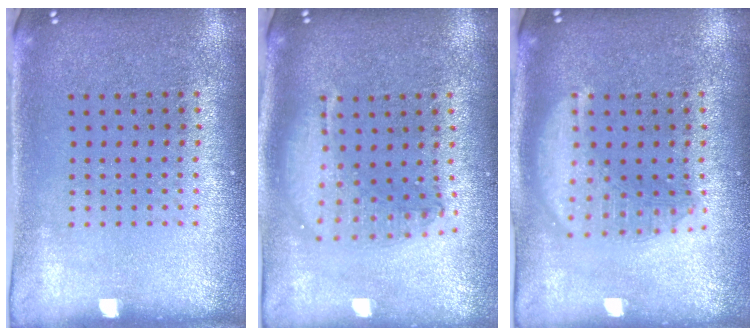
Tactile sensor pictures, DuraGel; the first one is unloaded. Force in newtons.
{"total": 1.7, "press": 1.5, "slide": 0.9}
{"total": 2.9, "press": 2.9, "slide": 0.3}